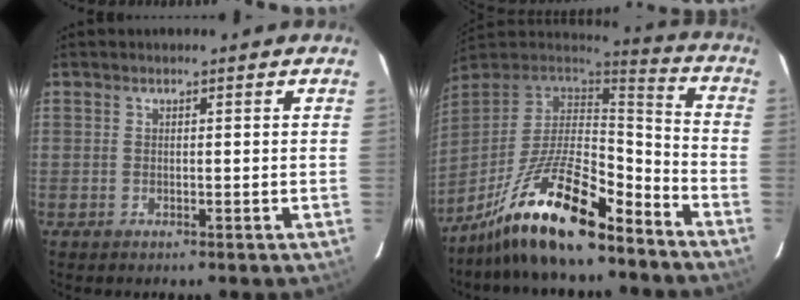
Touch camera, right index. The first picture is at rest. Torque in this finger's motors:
{"motor_torque": [1.19, -0.95, 1.05, 0.21]}